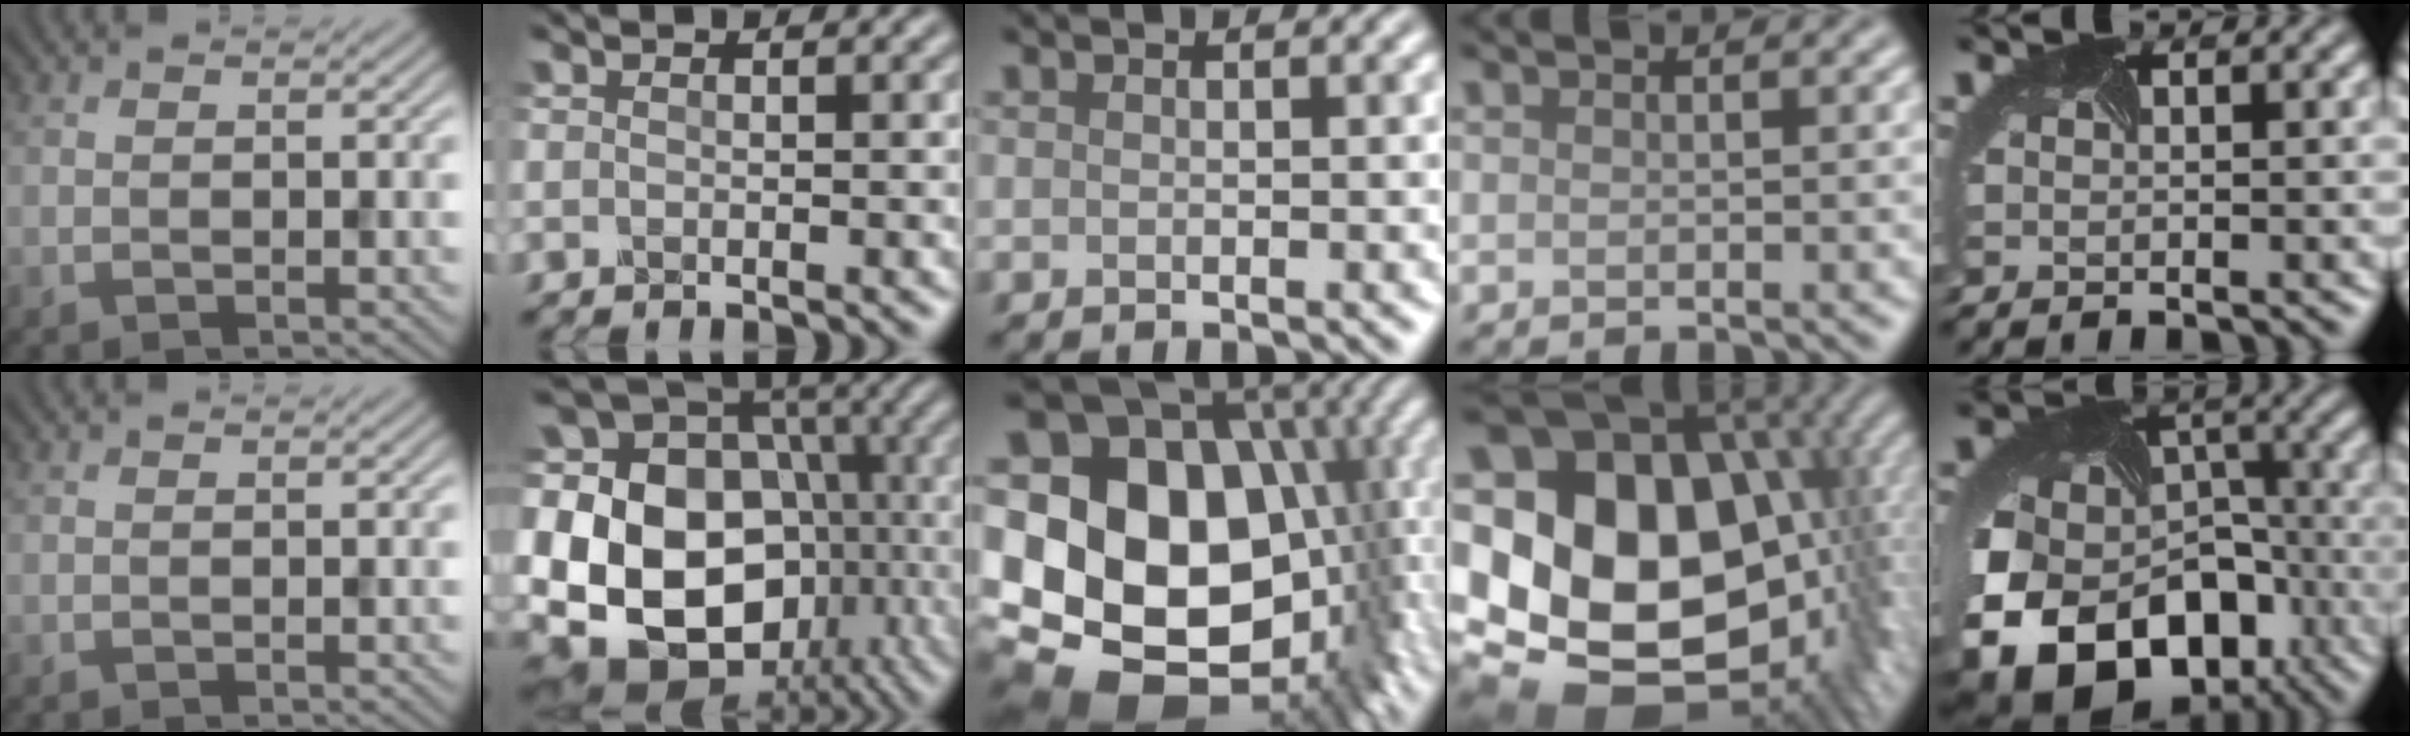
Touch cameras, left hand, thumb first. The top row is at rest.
{"index": {"total": 19.0, "force": [-1.2, 15.1, 11.4], "torque": [-0.218, 0.002, -0.007]}, "middle": {"total": 20.0, "force": [-1.1, 15.1, 13.1], "torque": [-0.204, -0.015, 0.021]}, "ring": {"total": 21.1, "force": [-0.8, 15.7, 14.1], "torque": [-0.233, -0.010, 0.019]}, "little": {"total": 18.0, "force": [-7.7, 12.9, 10.0], "torque": [-0.210, -0.038, -0.108]}}